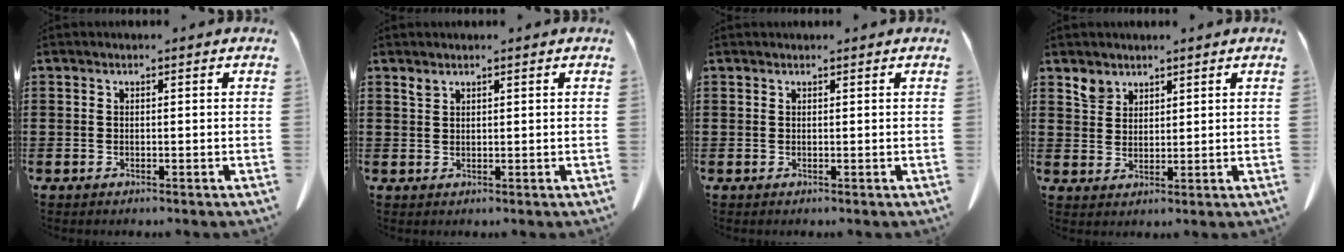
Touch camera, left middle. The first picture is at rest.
{"total": 1.1, "force": [1.0, 0.4, 0.3], "torque": [-0.009, 0.000, 0.019]}
{"total": 0.0}
{"total": 2.7, "force": [2.2, 1.6, 0.4], "torque": [-0.016, 0.003, 0.043]}